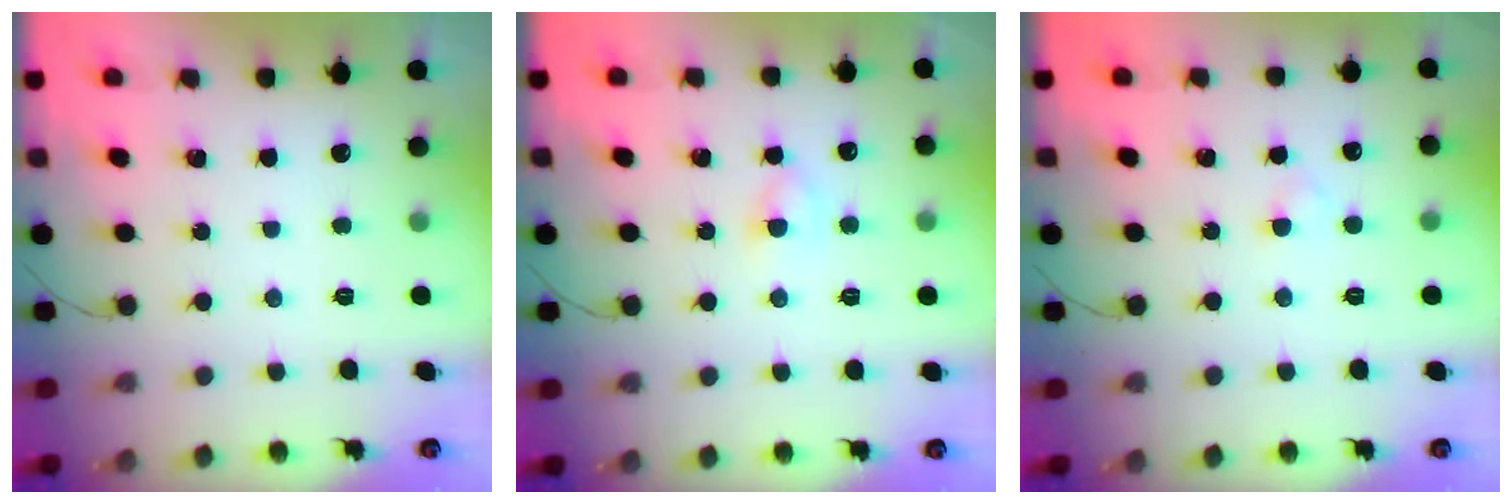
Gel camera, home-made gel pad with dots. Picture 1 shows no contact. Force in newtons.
{"total": 4.1, "press": 3.9, "slide": 1.1}
{"total": 1.5, "press": 1.3, "slide": 0.8}